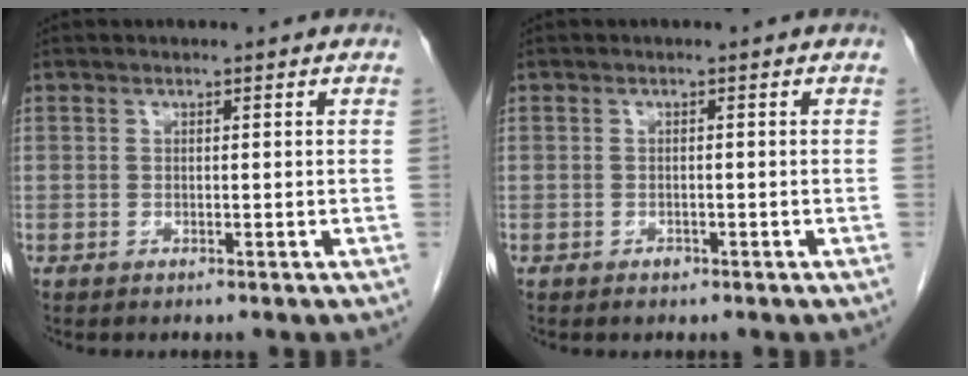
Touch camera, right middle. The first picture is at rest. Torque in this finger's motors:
{"motor_torque": [0.15, -0.02, 0.06, -0.01]}